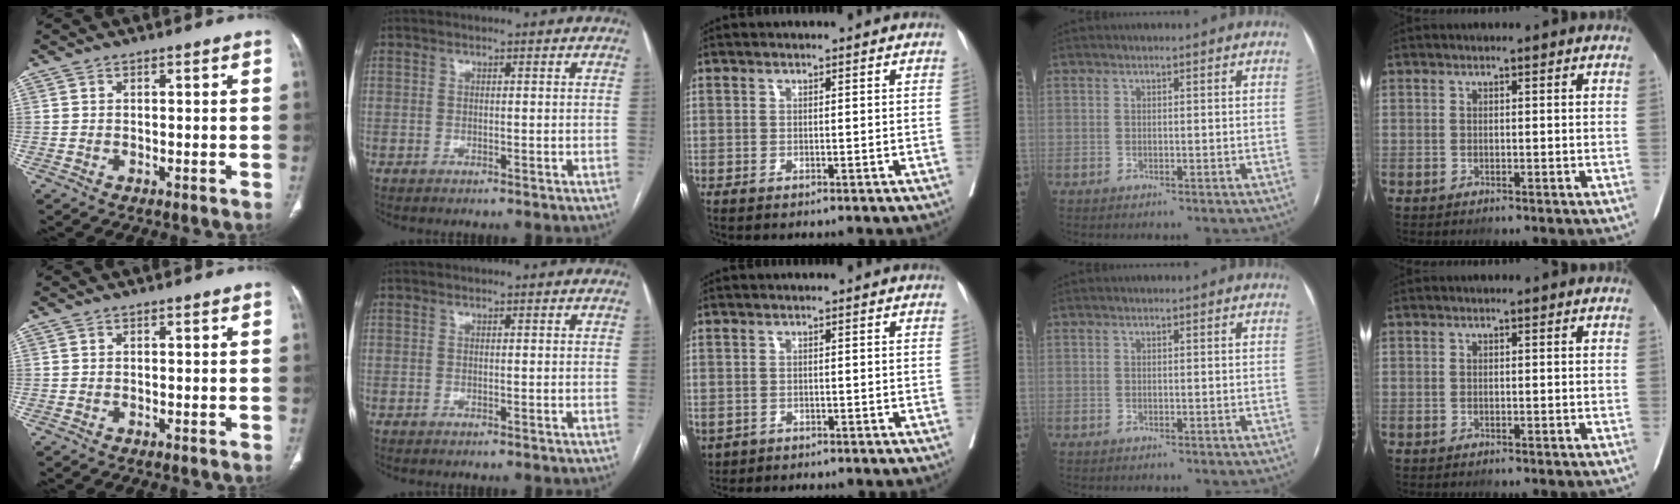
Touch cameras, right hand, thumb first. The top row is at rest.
{"middle": {"total": 2.3, "force": [-1.2, 1.7, 0.9], "torque": [-0.019, -0.003, -0.015]}}